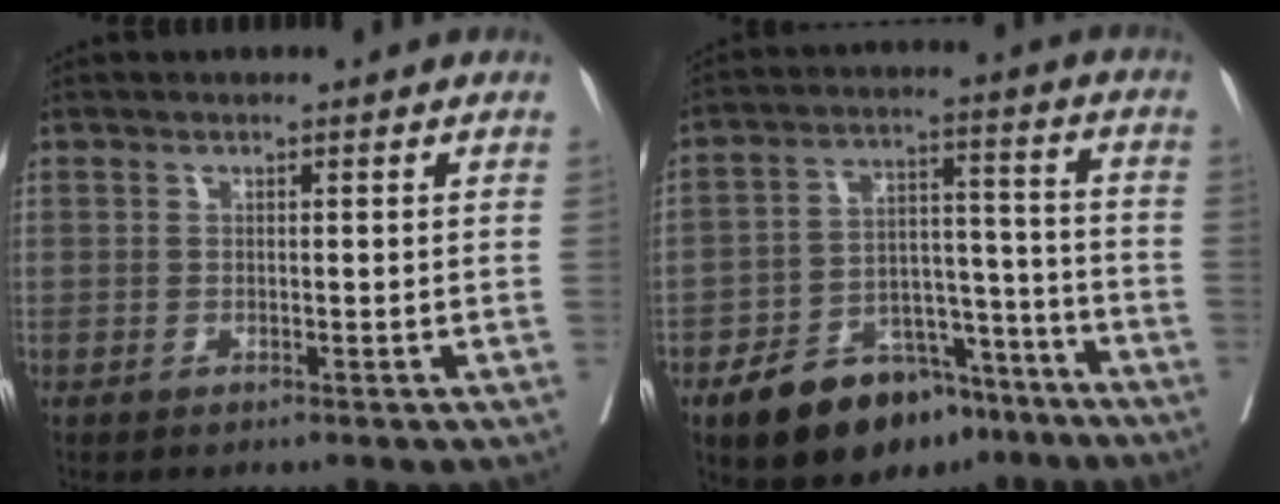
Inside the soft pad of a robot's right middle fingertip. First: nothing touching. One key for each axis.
{"total": 13.4, "fx": -9.3, "fy": 6.8, "fz": 6.8, "tx": -0.100, "ty": 0.024, "tz": -0.145}